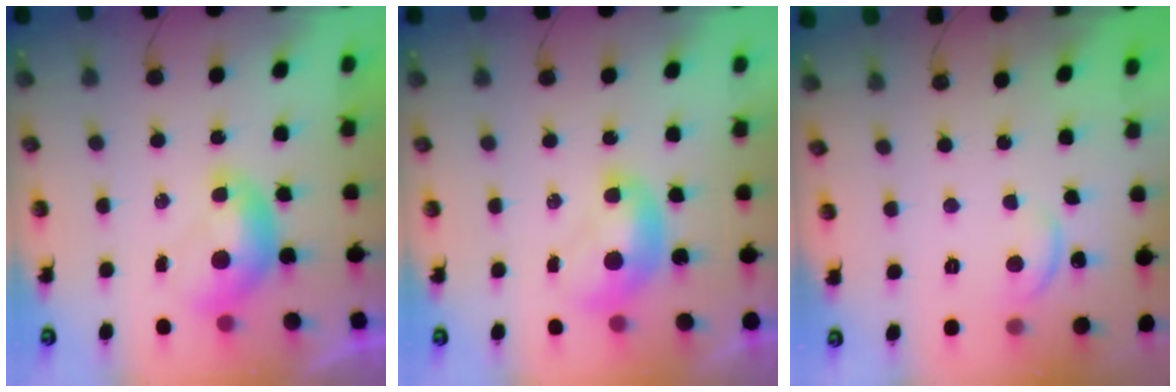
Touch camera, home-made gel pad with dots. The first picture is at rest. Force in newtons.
{"total": 1.1, "press": 1.1, "slide": 0.0}
{"total": 1.3, "press": 1.1, "slide": 0.5}